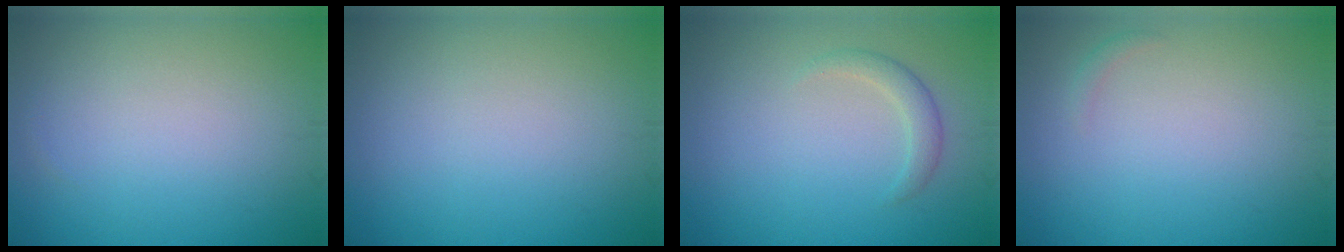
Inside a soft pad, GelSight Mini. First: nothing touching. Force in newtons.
{"total": 0.0}
{"total": 1.6, "press": 1.6, "slide": 0.1}
{"total": 0.6, "press": 0.6, "slide": 0.1}